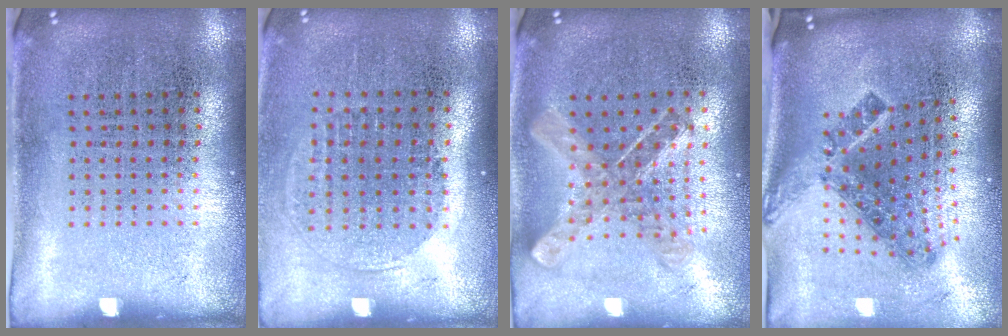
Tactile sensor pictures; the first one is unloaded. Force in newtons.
{"total": 1.3, "press": 1.2, "slide": 0.6}
{"total": 0.9, "press": 0.9, "slide": 0.1}
{"total": 1.8, "press": 1.3, "slide": 1.3}